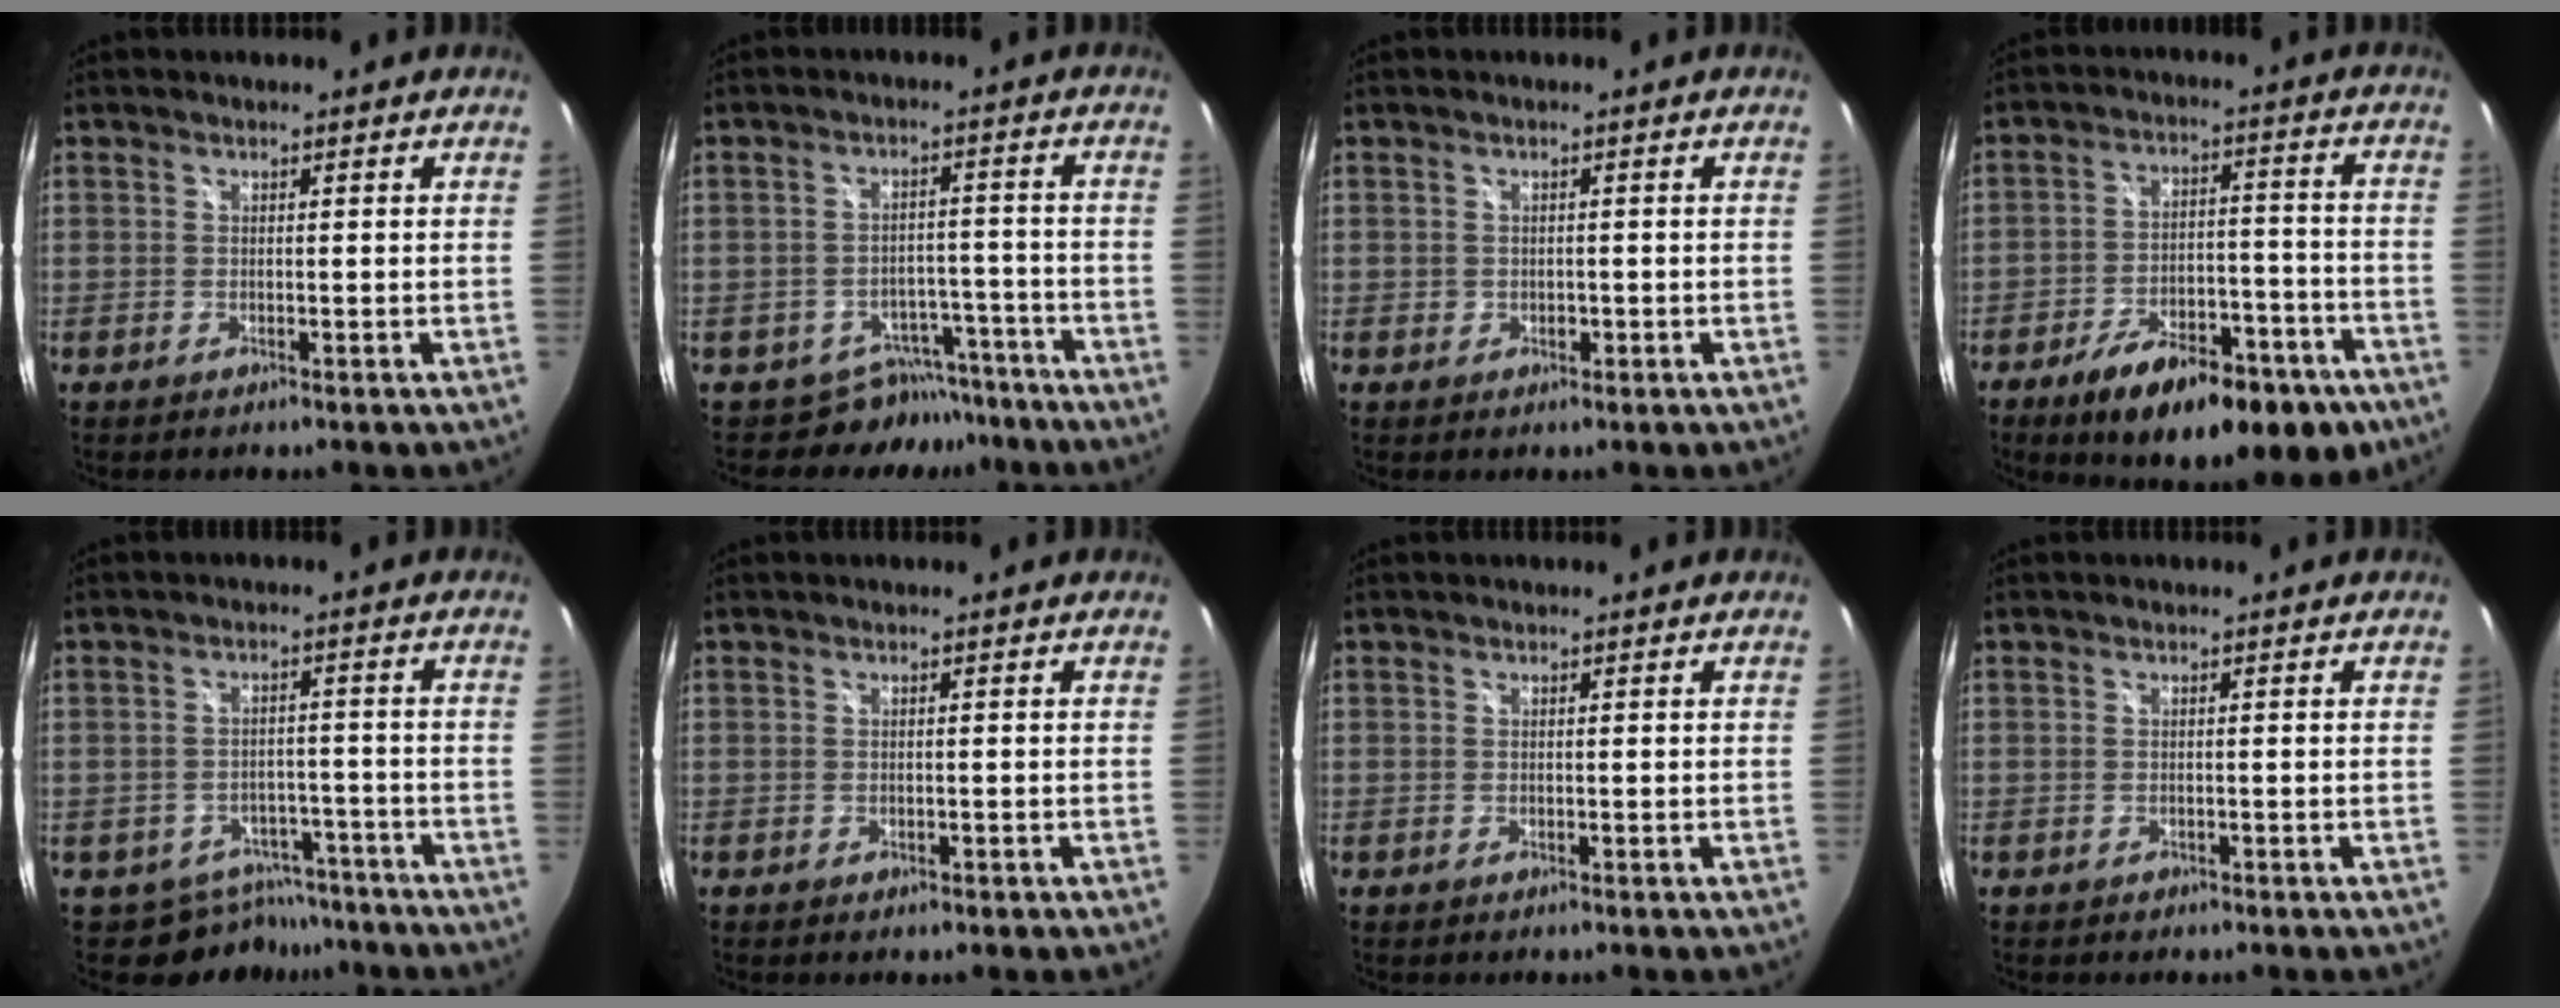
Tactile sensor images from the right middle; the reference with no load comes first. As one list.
[{"total": 7.0, "force": [-5.9, 3.8, 0.3], "torque": [0.000, 0.022, -0.075]}, {"total": 1.5, "force": [-0.3, 1.4, 0.5], "torque": [-0.005, -0.002, -0.005]}, {"total": 19.9, "force": [-12.9, 8.2, 12.8], "torque": [-0.204, -0.011, -0.171]}, {"total": 7.7, "force": [-6.0, 4.7, 0.8], "torque": [-0.015, 0.013, -0.074]}, {"total": 0.8, "force": [-0.5, 0.6, 0.4], "torque": [-0.005, -0.005, -0.009]}, {"total": 0.0}, {"total": 0.7, "force": [-0.5, 0.4, 0.1], "torque": [-0.003, -0.002, -0.007]}]